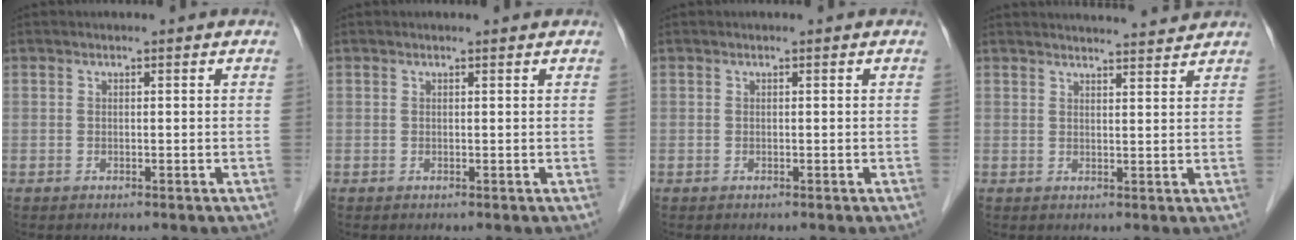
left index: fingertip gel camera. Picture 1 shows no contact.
{"total": 0.5, "force": [0.5, 0.0, 0.1], "torque": [-0.006, -0.002, 0.006]}
{"total": 0.0}
{"total": 8.6, "force": [8.5, 0.1, 1.7], "torque": [-0.020, 0.011, 0.101]}